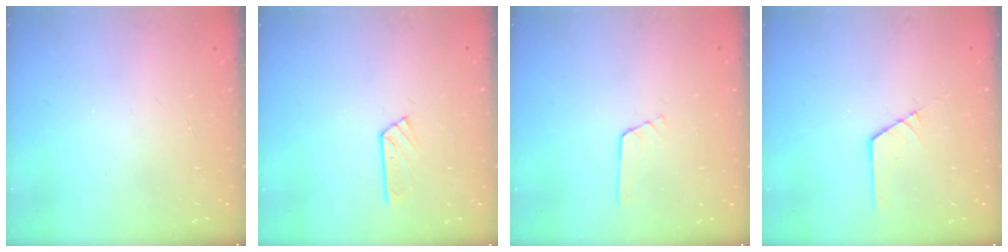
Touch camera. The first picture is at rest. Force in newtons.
{"total": 3.7, "press": 3.7, "slide": 0.4}
{"total": 2.7, "press": 2.7, "slide": 0.2}
{"total": 1.4, "press": 1.4, "slide": 0.2}